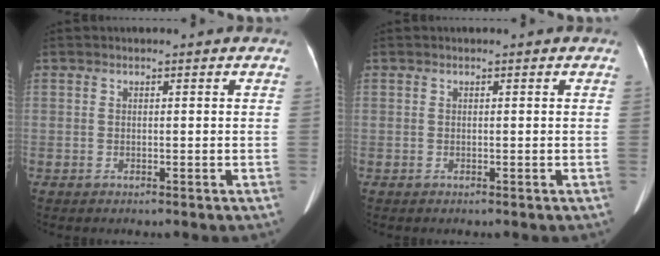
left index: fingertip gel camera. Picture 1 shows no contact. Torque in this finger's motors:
{"motor_torque": [-0.10, 0.10, 0.00, 0.00]}